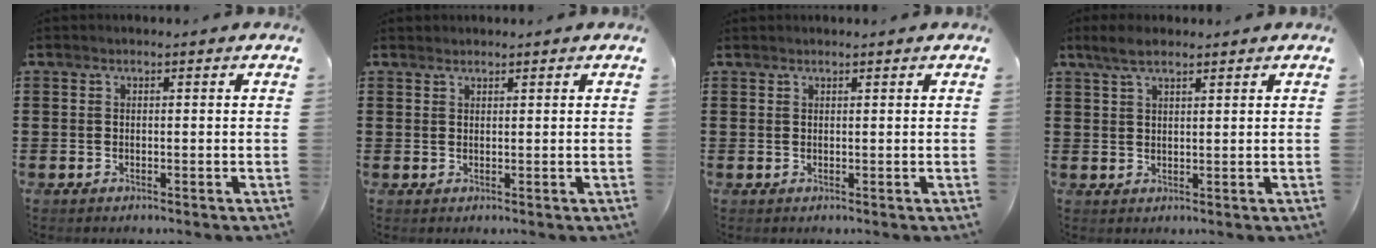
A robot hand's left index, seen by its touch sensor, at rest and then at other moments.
{"total": 1.0, "force": [1.0, 0.3, 0.0], "torque": [-0.002, 0.001, 0.020]}
{"total": 0.5, "force": [0.5, 0.1, 0.0], "torque": [-0.003, 0.000, 0.011]}
{"total": 3.6, "force": [2.5, 1.2, 2.3], "torque": [-0.050, 0.005, 0.047]}